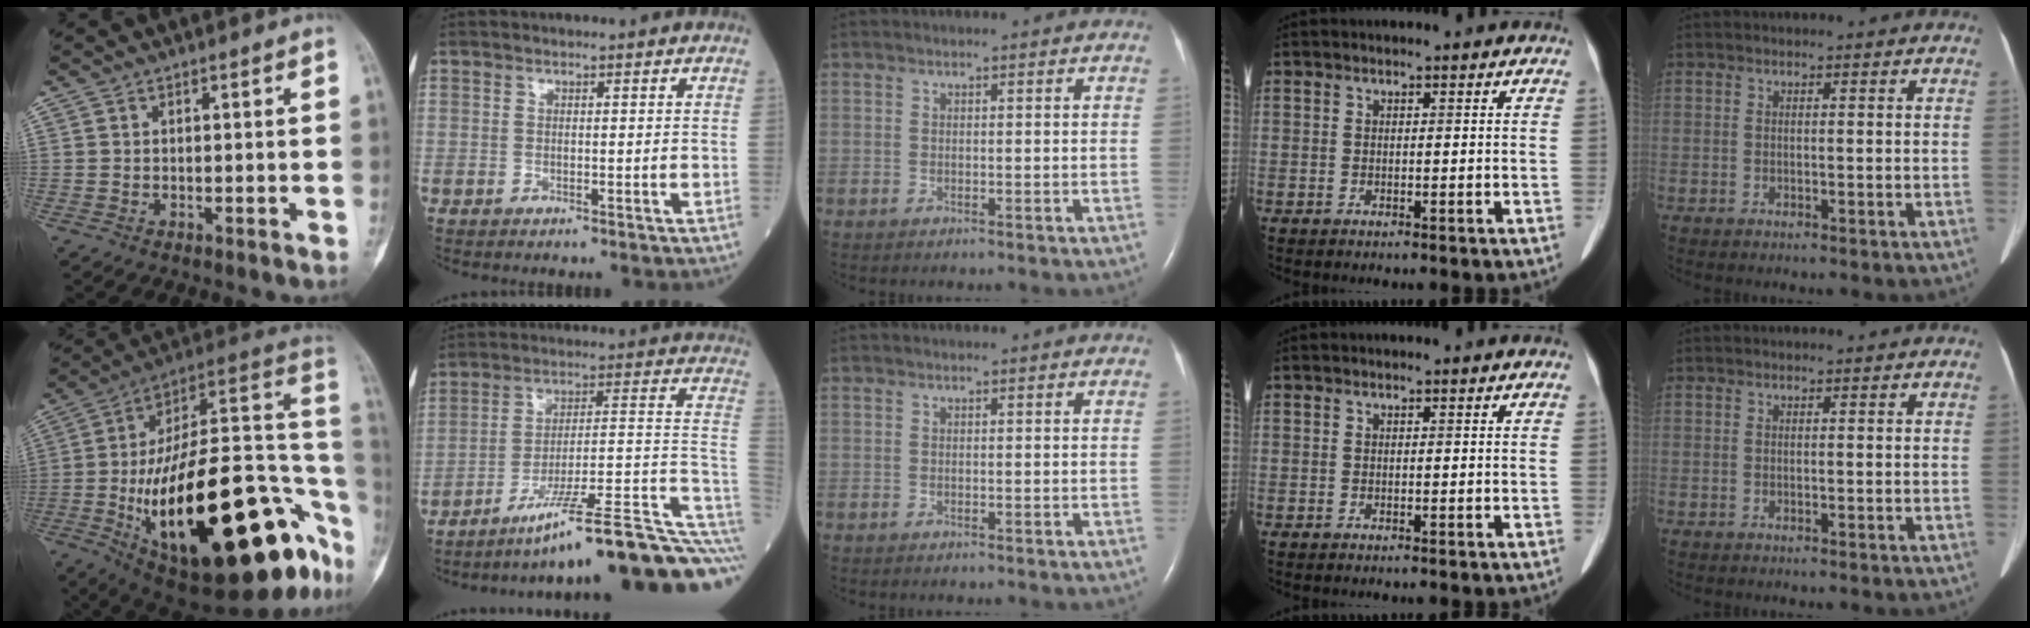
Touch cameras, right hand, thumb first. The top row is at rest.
{"thumb": {"total": 43.7, "force": [-12.7, 16.8, 38.3], "torque": [-0.487, 0.048, -0.190]}, "index": {"total": 20.5, "force": [-13.2, 0.6, 15.6], "torque": [-0.143, 0.038, -0.208]}}